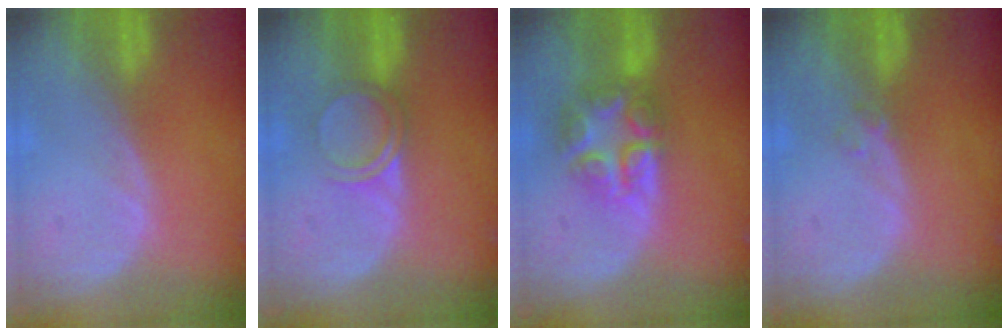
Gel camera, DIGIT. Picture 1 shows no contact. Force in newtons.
{"total": 3.6, "press": 3.3, "slide": 1.2}
{"total": 7.9, "press": 6.8, "slide": 4.1}
{"total": 1.0, "press": 1.0, "slide": 0.2}